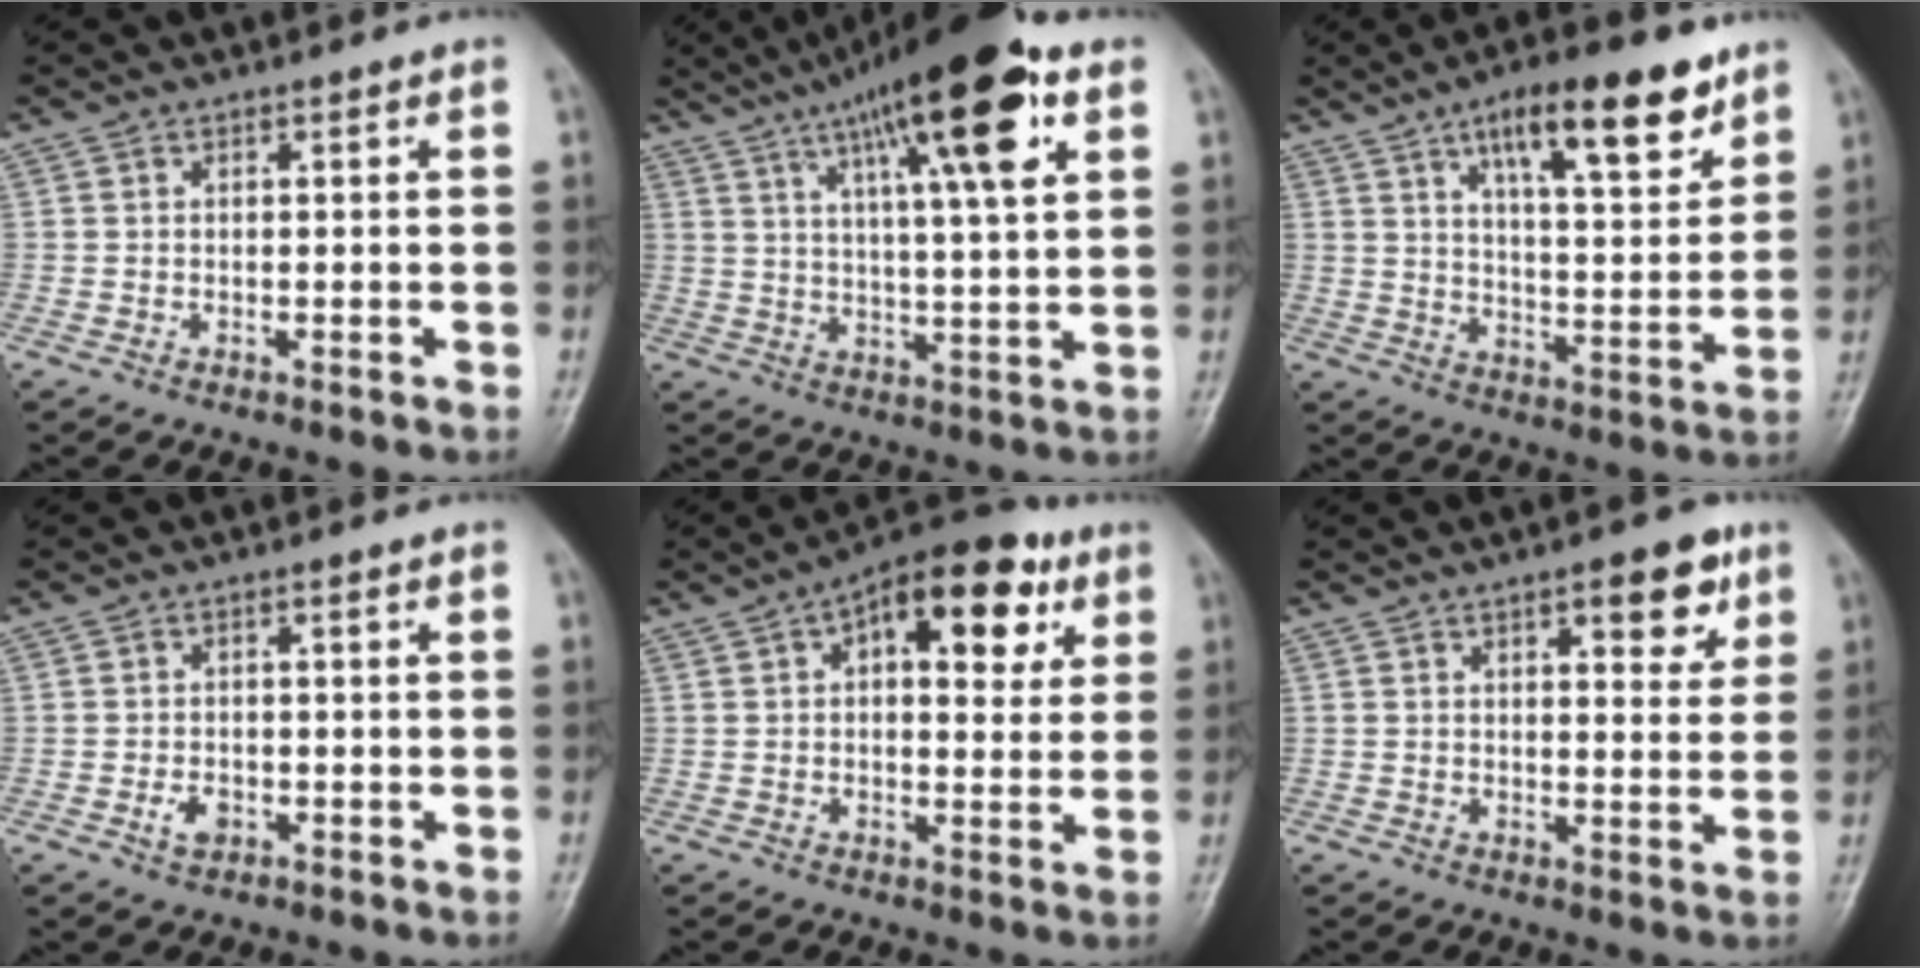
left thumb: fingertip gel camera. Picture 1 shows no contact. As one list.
[{"total": 19.6, "force": [9.6, 4.2, 16.5], "torque": [-0.251, -0.010, 0.150]}, {"total": 15.5, "force": [9.2, 4.9, 11.5], "torque": [-0.147, -0.043, 0.144]}, {"total": 2.7, "force": [-1.1, 1.8, 1.7], "torque": [-0.028, 0.006, -0.016]}, {"total": 15.1, "force": [5.8, 7.6, 11.7], "torque": [-0.123, 0.007, 0.076]}, {"total": 7.6, "force": [4.0, 3.1, 5.7], "torque": [-0.051, -0.017, 0.048]}]